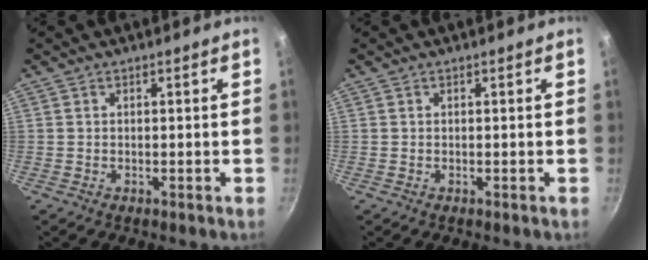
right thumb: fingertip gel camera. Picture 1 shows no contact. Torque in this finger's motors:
{"motor_torque": [-0.10, 0.28, 0.37, -0.29, 0.03]}